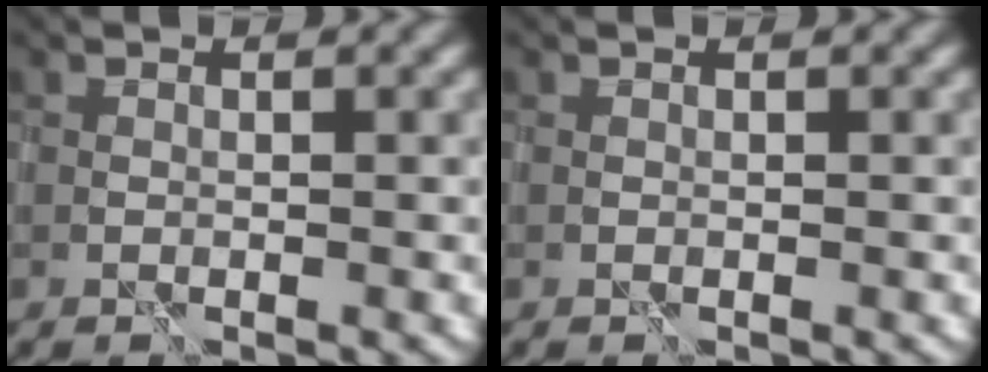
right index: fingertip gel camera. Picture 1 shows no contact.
{"total": 0.0}